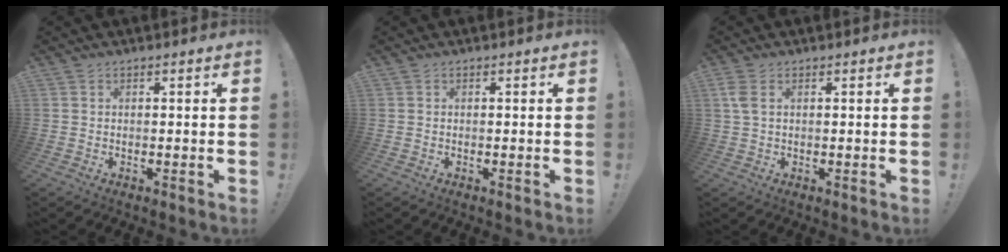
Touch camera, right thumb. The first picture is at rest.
{"total": 0.0}
{"total": 3.7, "force": [1.2, 1.6, 3.1], "torque": [-0.070, 0.003, 0.022]}